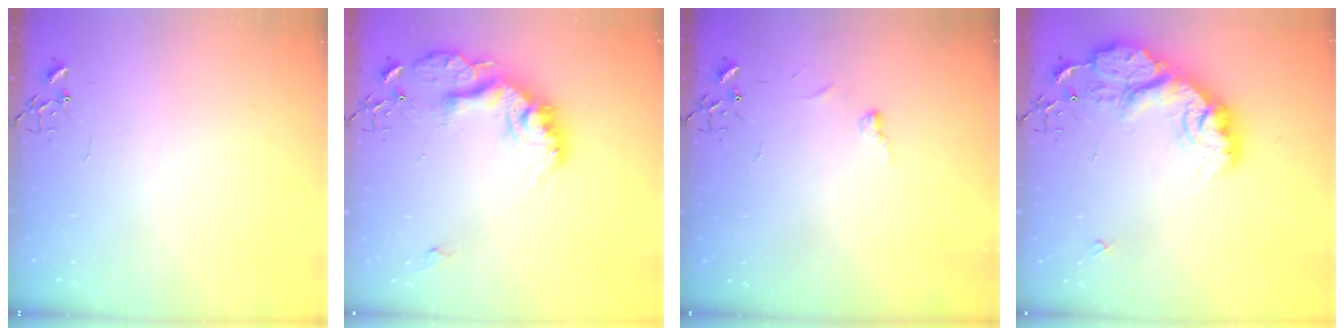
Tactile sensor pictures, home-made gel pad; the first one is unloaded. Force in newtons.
{"total": 19.5, "press": 19.5, "slide": 1.0}
{"total": 3.4, "press": 3.4, "slide": 0.4}
{"total": 22.6, "press": 22.5, "slide": 1.9}